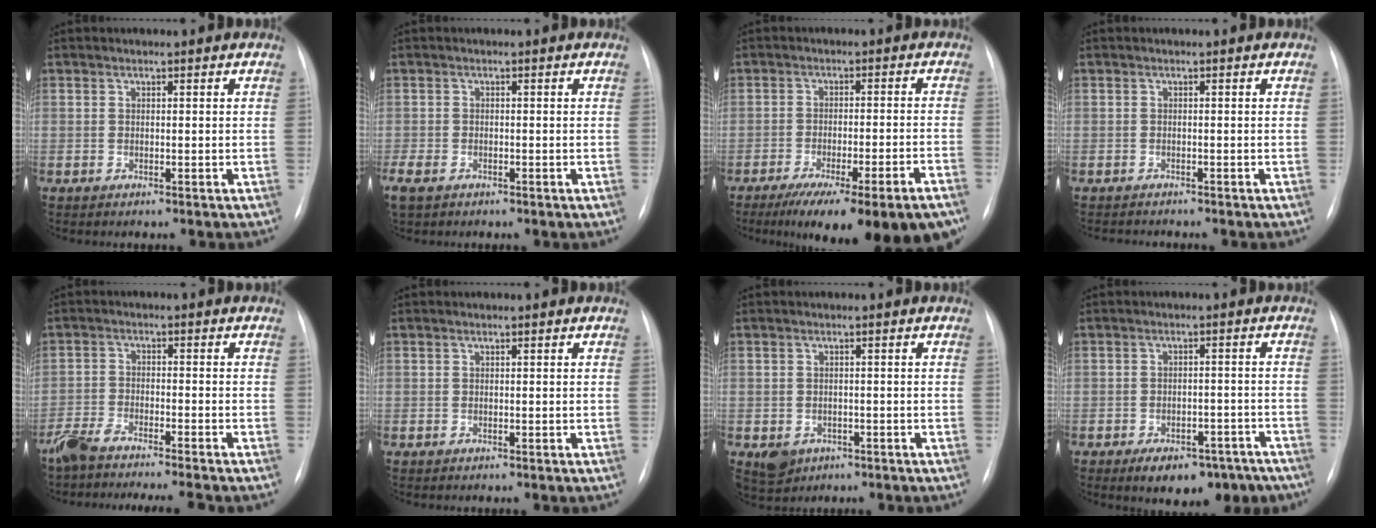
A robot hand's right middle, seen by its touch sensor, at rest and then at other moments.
{"total": 4.1, "force": [-2.7, 2.1, 2.3], "torque": [-0.050, -0.009, -0.043]}
{"total": 19.4, "force": [-14.3, 1.9, 12.9], "torque": [-0.137, -0.017, -0.200]}
{"total": 2.6, "force": [-2.5, 0.4, 0.5], "torque": [-0.003, -0.008, -0.034]}
{"total": 9.6, "force": [-8.6, 0.1, 4.3], "torque": [-0.066, -0.016, -0.141]}
{"total": 0.0}
{"total": 3.8, "force": [-1.7, 3.1, 1.4], "torque": [-0.023, 0.000, -0.015]}
{"total": 11.1, "force": [-8.0, 5.7, 5.2], "torque": [-0.048, 0.025, -0.103]}